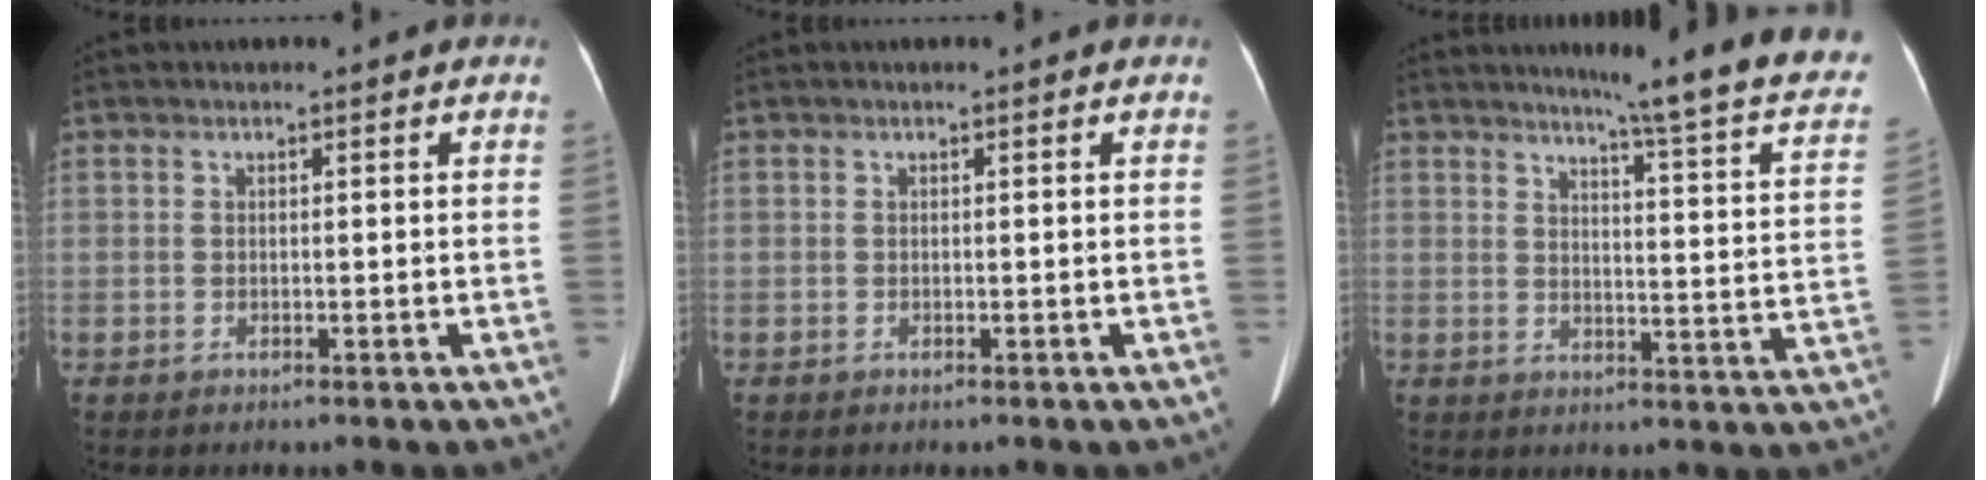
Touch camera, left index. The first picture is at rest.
{"total": 0.0}
{"total": 19.4, "force": [16.6, -0.1, 9.9], "torque": [-0.122, -0.071, 0.186]}